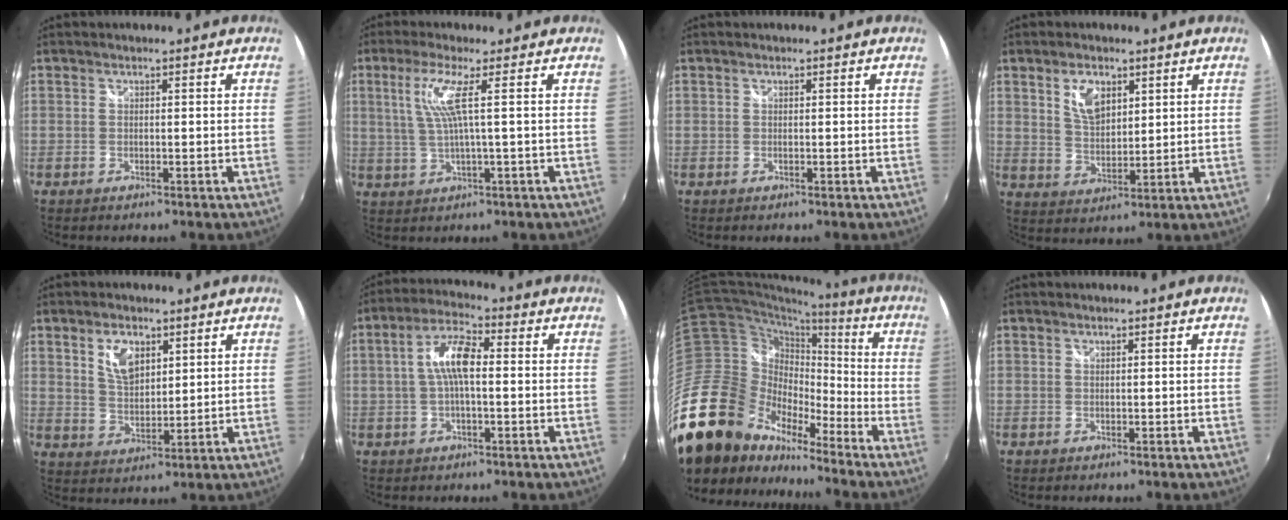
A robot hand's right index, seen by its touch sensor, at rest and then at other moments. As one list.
[{"total": 5.8, "force": [1.5, -0.8, 5.6], "torque": [-0.105, 0.000, 0.039]}, {"total": 0.0}, {"total": 6.6, "force": [3.1, 3.7, 4.5], "torque": [-0.080, 0.004, 0.060]}, {"total": 6.6, "force": [3.1, 3.6, 4.5], "torque": [-0.081, 0.004, 0.060]}, {"total": 7.5, "force": [0.1, 2.5, 7.1], "torque": [-0.141, 0.017, 0.001]}, {"total": 30.2, "force": [-21.1, 15.9, 14.7], "torque": [-0.312, -0.001, -0.373]}, {"total": 0.0}]